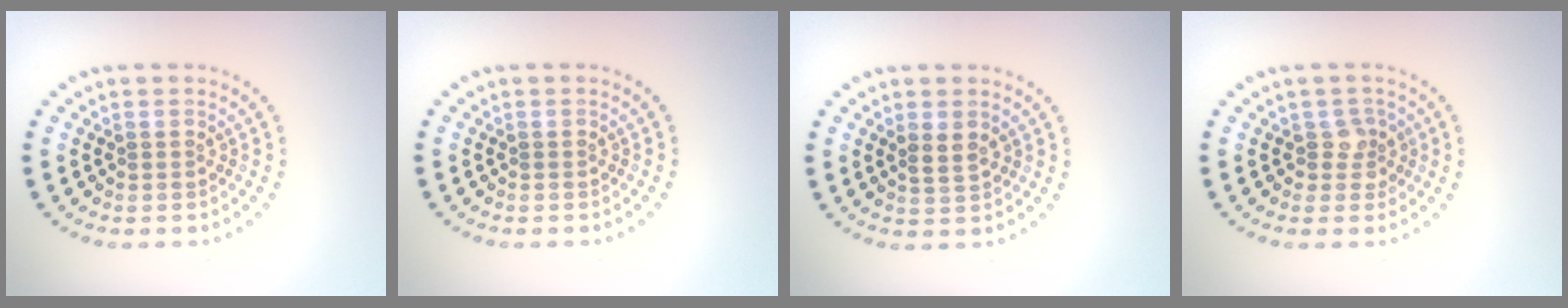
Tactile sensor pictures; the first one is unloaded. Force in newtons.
{"total": 0.0}
{"total": 1.3, "press": 1.1, "slide": 0.6}
{"total": 1.7, "press": 1.4, "slide": 1.0}